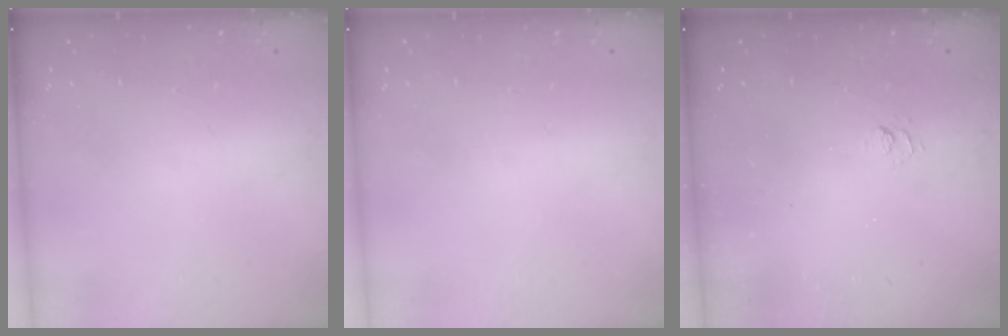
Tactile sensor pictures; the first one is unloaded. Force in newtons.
{"total": 0.0}
{"total": 2.7, "press": 2.2, "slide": 1.5}